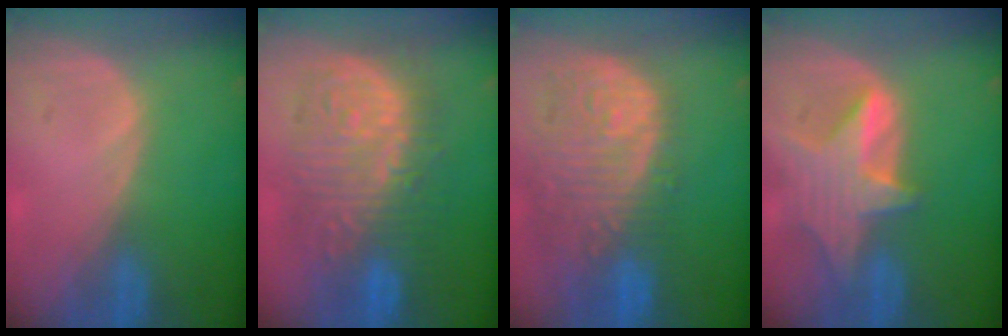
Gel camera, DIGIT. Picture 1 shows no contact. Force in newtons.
{"total": 12.7, "press": 12.6, "slide": 1.4}
{"total": 13.7, "press": 11.4, "slide": 7.6}
{"total": 7.4, "press": 6.9, "slide": 2.5}